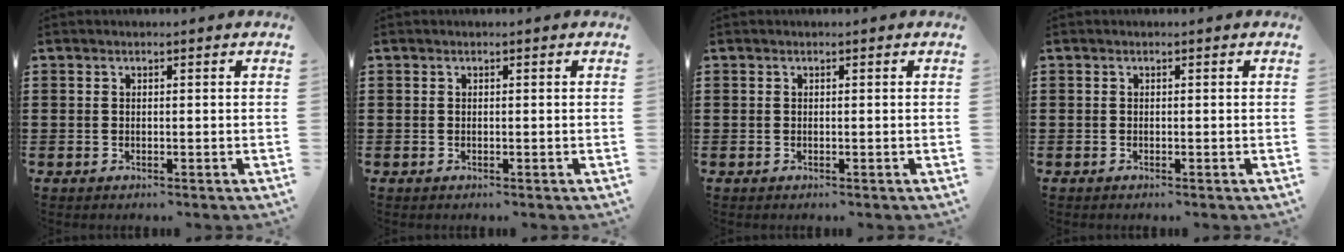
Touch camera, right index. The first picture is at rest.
{"total": 0.0}
{"total": 0.0}
{"total": 0.0}